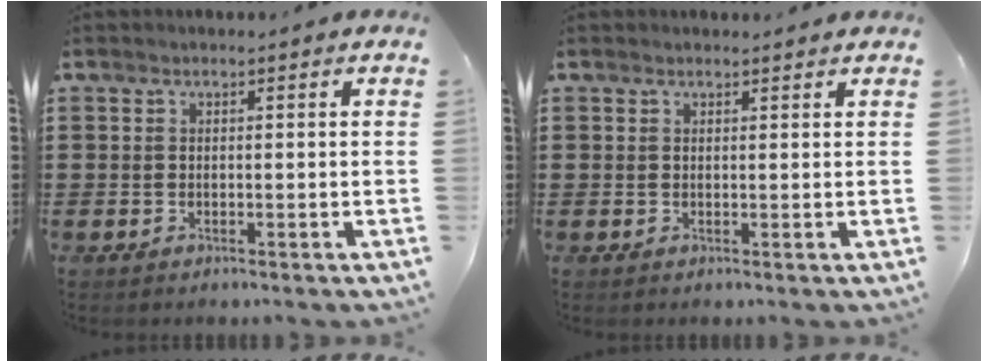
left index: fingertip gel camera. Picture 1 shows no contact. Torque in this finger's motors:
{"motor_torque": [0.95, -1.18, 0.46, 0.04]}